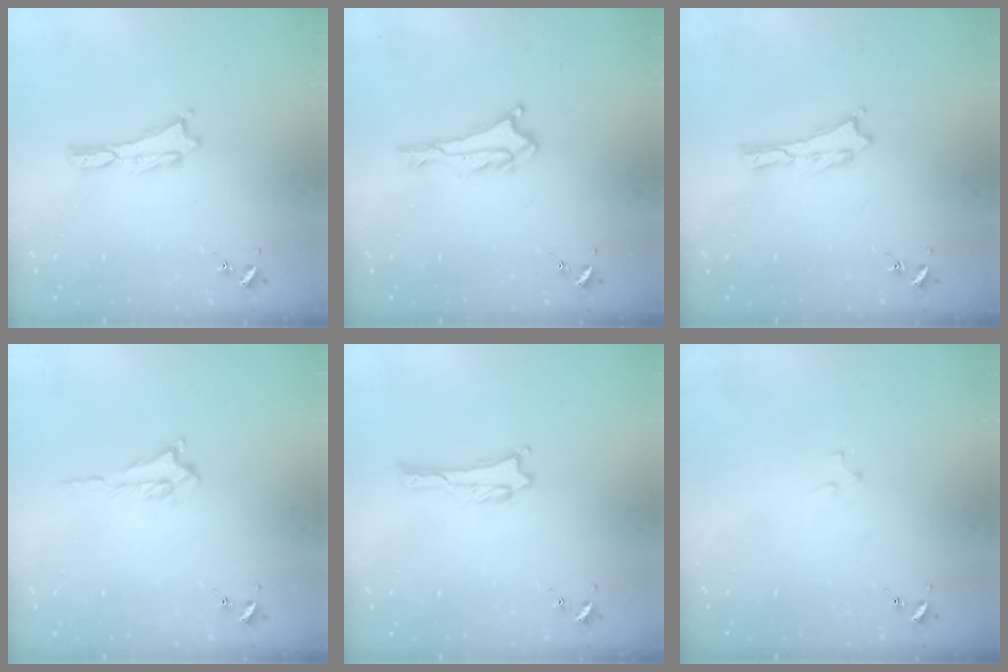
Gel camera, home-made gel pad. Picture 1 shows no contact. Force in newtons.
{"total": 0.6, "press": 0.6, "slide": 0.1}
{"total": 0.0}
{"total": 0.7, "press": 0.7, "slide": 0.2}
{"total": 0.6, "press": 0.6, "slide": 0.1}
{"total": 2.1, "press": 2.1, "slide": 0.2}